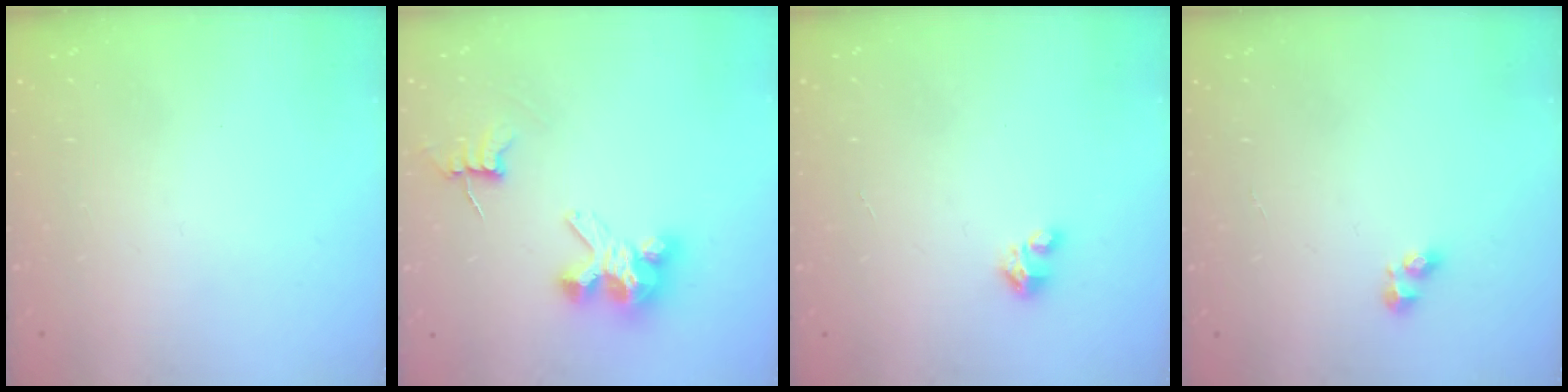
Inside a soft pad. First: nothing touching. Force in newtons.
{"total": 6.9, "press": 6.9, "slide": 0.5}
{"total": 1.6, "press": 1.6, "slide": 0.1}
{"total": 2.5, "press": 2.5, "slide": 0.2}